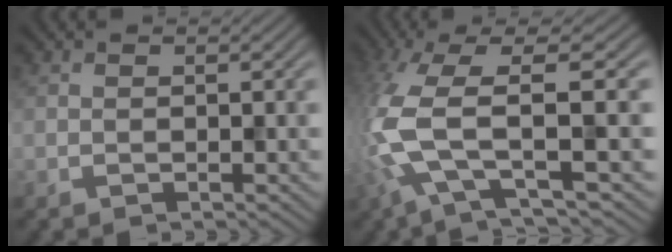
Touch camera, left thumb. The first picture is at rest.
{"total": 10.5, "force": [-0.8, 3.0, 10.0], "torque": [-0.221, 0.006, -0.027]}